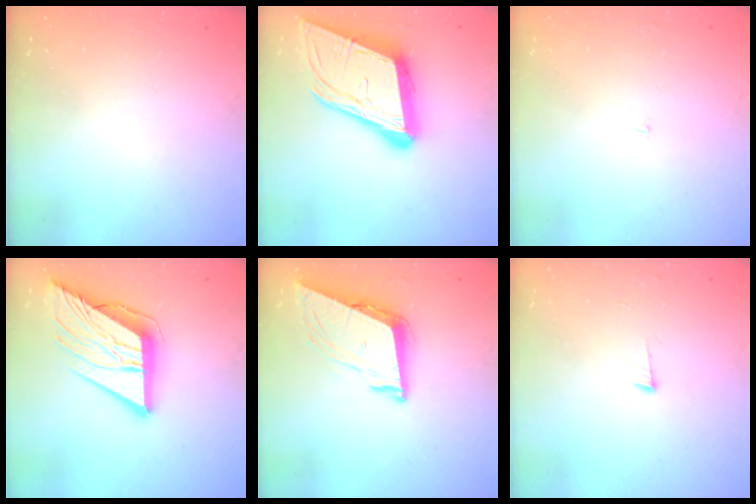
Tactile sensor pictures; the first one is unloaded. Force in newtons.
{"total": 21.2, "press": 20.7, "slide": 4.7}
{"total": 1.2, "press": 1.2, "slide": 0.1}
{"total": 15.2, "press": 15.1, "slide": 1.6}
{"total": 8.8, "press": 8.5, "slide": 2.5}
{"total": 2.8, "press": 2.7, "slide": 0.5}